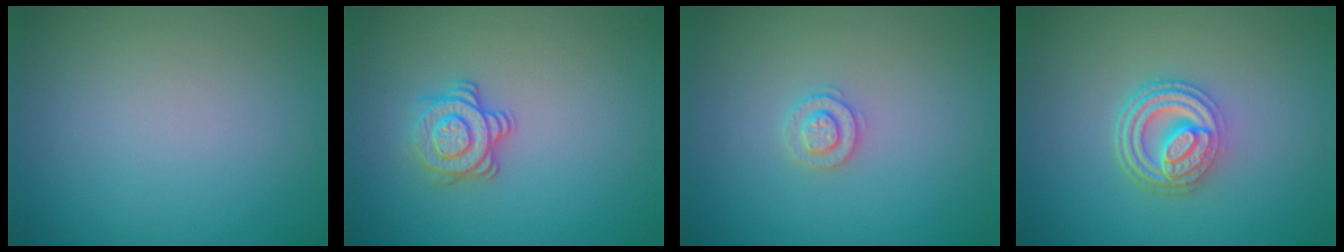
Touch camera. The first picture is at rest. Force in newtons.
{"total": 3.0, "press": 2.7, "slide": 1.3}
{"total": 1.8, "press": 1.8, "slide": 0.4}
{"total": 4.8, "press": 3.7, "slide": 3.1}